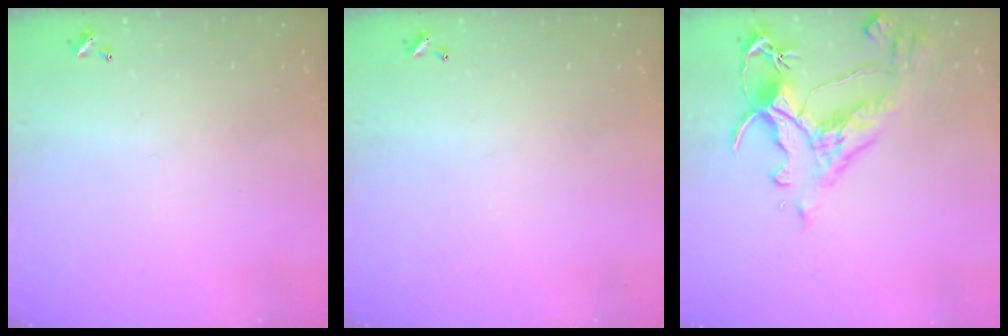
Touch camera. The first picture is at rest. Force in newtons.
{"total": 0.0}
{"total": 6.4, "press": 6.2, "slide": 1.8}